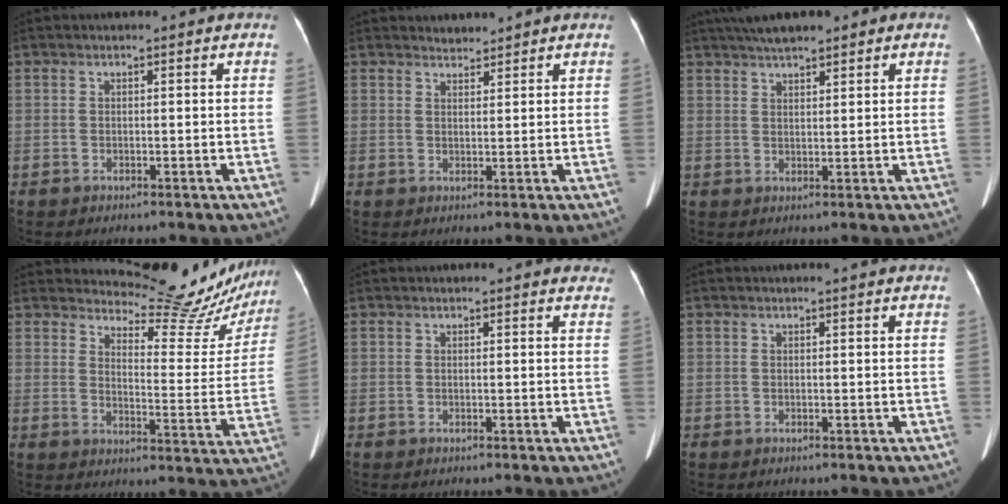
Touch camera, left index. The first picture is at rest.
{"total": 1.9, "force": [1.8, 0.3, -0.2], "torque": [-0.004, 0.007, 0.035]}
{"total": 7.1, "force": [5.5, 1.7, 4.2], "torque": [-0.066, 0.026, 0.090]}
{"total": 15.2, "force": [14.9, 2.7, 1.7], "torque": [-0.006, -0.072, 0.167]}
{"total": 6.5, "force": [6.0, 1.8, 2.0], "torque": [-0.008, 0.020, 0.054]}
{"total": 1.3, "force": [1.2, -0.1, 0.5], "torque": [-0.008, 0.007, 0.018]}